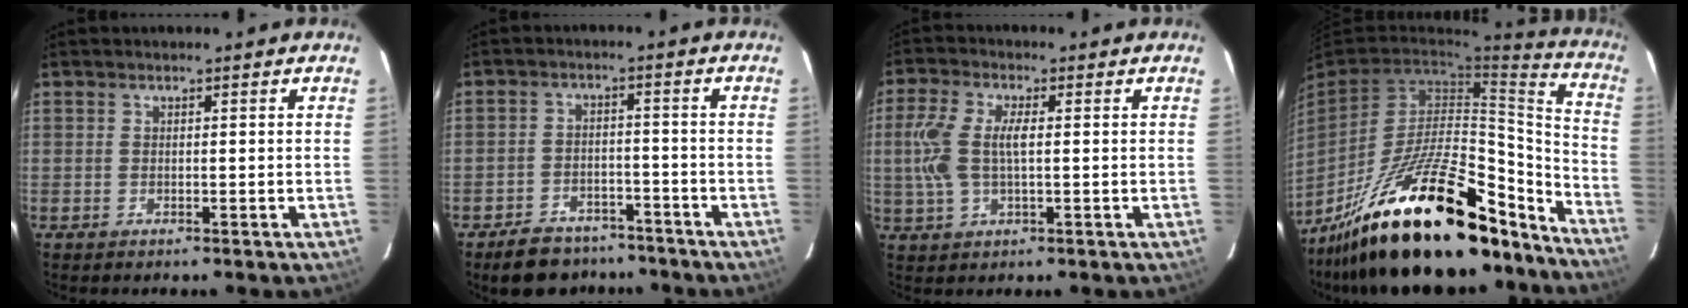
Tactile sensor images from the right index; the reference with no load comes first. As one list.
[{"total": 10.9, "force": [-8.9, 5.4, 3.3], "torque": [-0.087, 0.013, -0.119]}, {"total": 8.1, "force": [0.5, 3.6, 7.3], "torque": [-0.160, 0.007, 0.012]}, {"total": 31.2, "force": [-23.4, 10.1, 18.1], "torque": [-0.283, 0.004, -0.347]}]